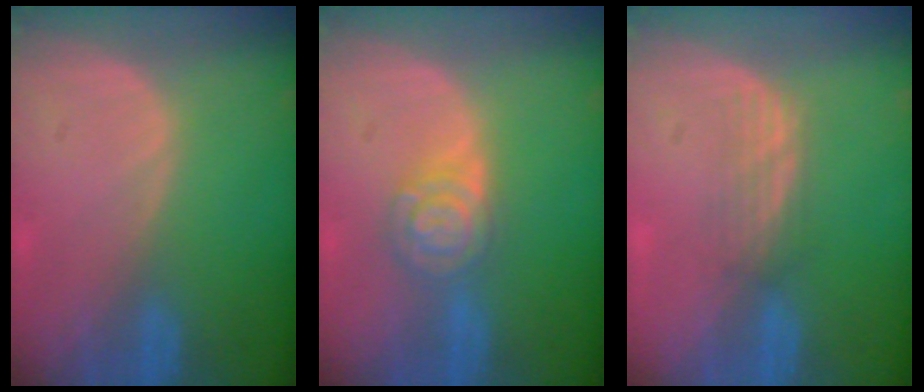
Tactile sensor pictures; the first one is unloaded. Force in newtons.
{"total": 5.4, "press": 5.3, "slide": 0.4}
{"total": 2.9, "press": 2.6, "slide": 1.2}